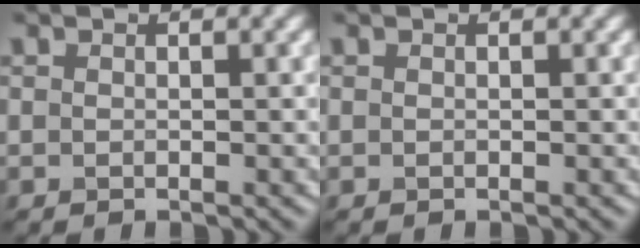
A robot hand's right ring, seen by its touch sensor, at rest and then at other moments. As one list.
[{"total": 0.0}]